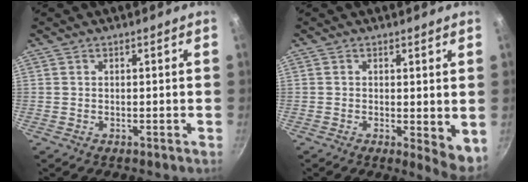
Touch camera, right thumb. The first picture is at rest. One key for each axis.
{"total": 5.5, "fx": -0.1, "fy": 2.2, "fz": 5.1, "tx": -0.063, "ty": -0.011, "tz": 0.001}